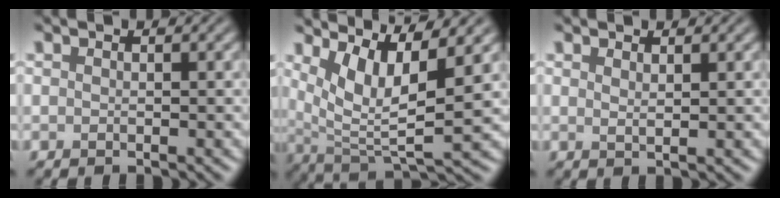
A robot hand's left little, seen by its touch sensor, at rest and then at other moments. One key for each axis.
{"total": 6.3, "fx": 3.0, "fy": 1.7, "fz": 5.3, "tx": -0.102, "ty": -0.005, "tz": 0.062}
{"total": 1.0, "fx": 0.8, "fy": 0.2, "fz": 0.6, "tx": -0.009, "ty": 0.000, "tz": 0.014}